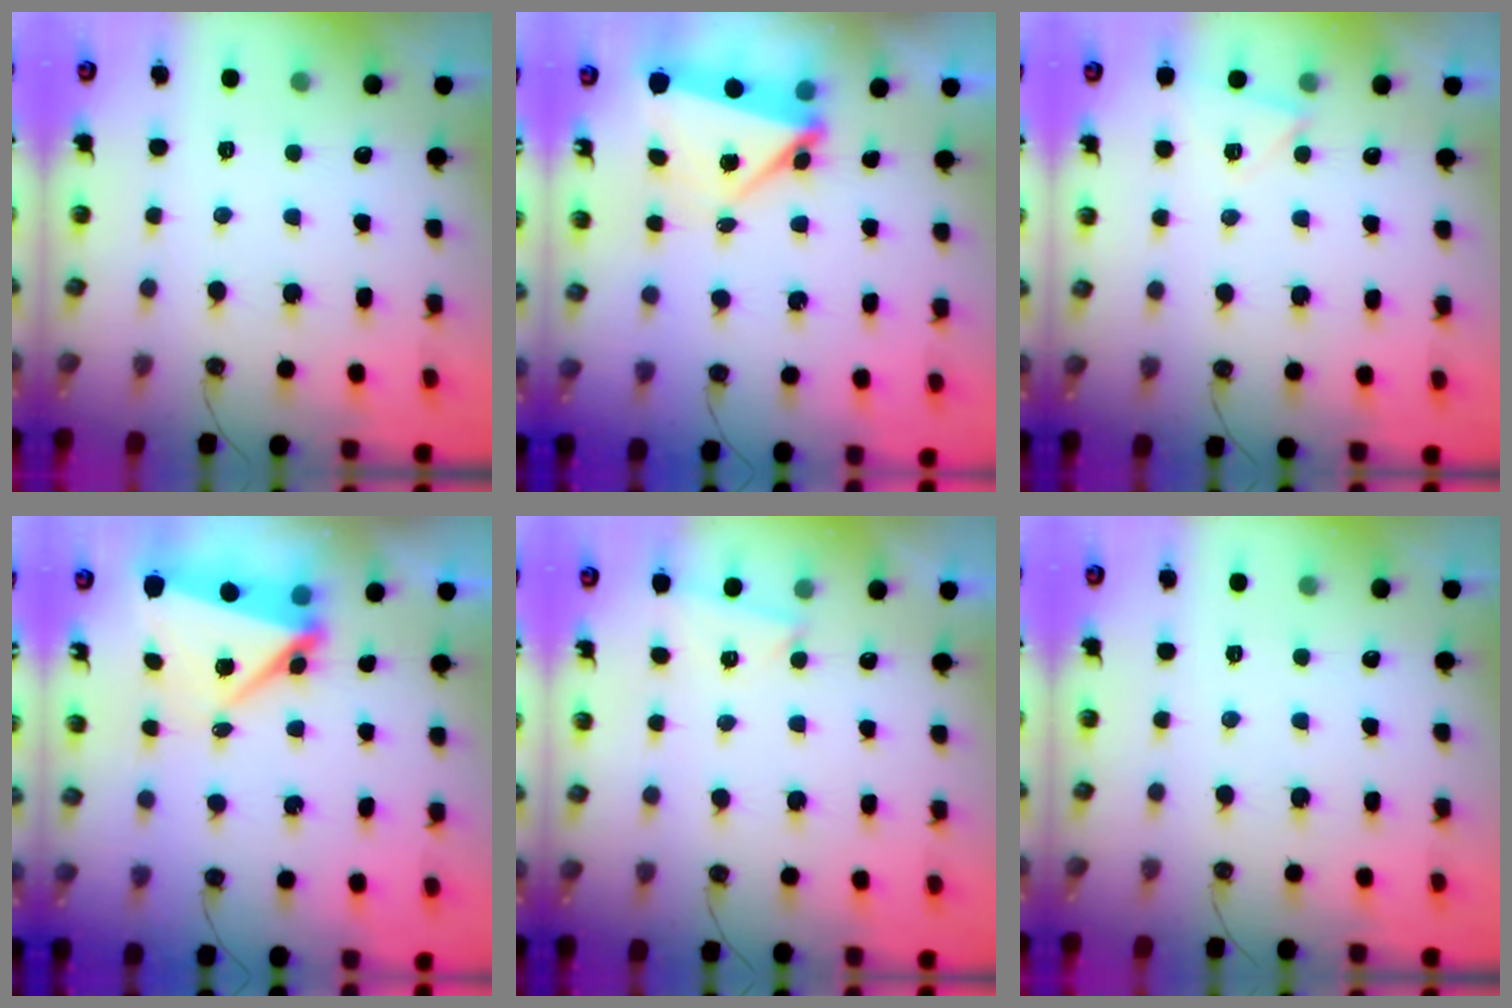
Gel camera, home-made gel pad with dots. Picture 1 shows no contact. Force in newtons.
{"total": 6.0, "press": 5.9, "slide": 0.9}
{"total": 5.3, "press": 4.7, "slide": 2.3}
{"total": 6.7, "press": 6.6, "slide": 1.1}
{"total": 1.9, "press": 1.7, "slide": 0.7}
{"total": 0.0}